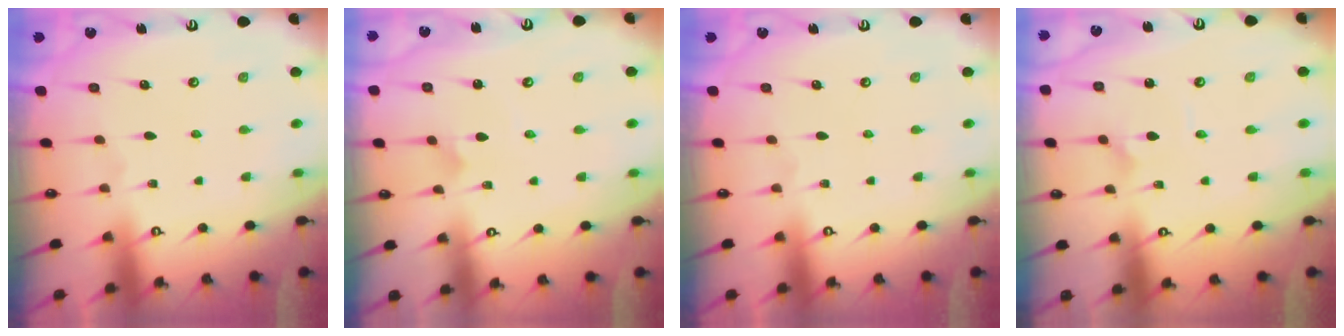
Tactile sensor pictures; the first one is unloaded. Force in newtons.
{"total": 3.2, "press": 3.2, "slide": 0.2}
{"total": 0.0}
{"total": 2.7, "press": 2.6, "slide": 0.3}